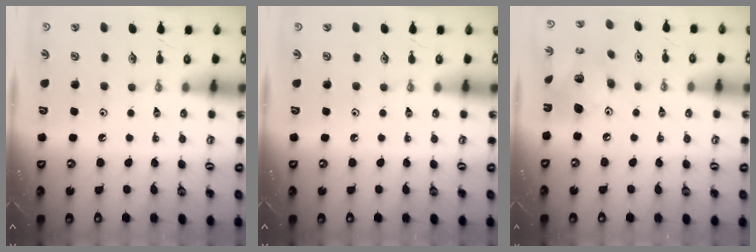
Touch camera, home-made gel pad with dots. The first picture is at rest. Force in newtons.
{"total": 0.0}
{"total": 12.5, "press": 12.5, "slide": 0.5}